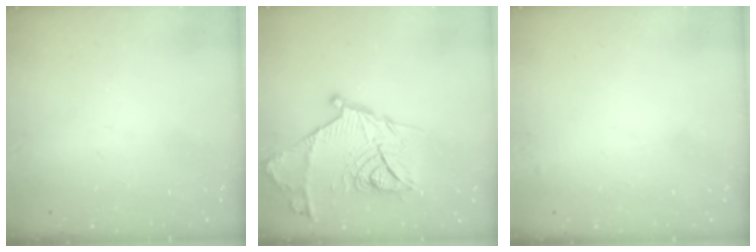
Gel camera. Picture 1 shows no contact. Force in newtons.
{"total": 19.6, "press": 19.6, "slide": 0.6}
{"total": 3.2, "press": 3.2, "slide": 0.4}